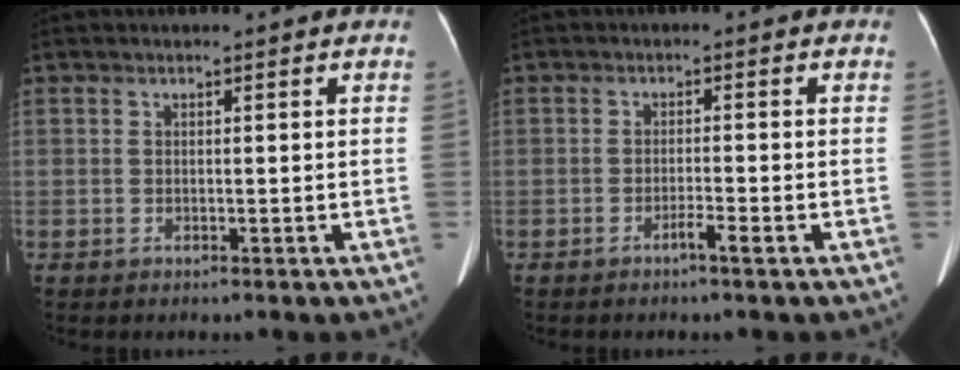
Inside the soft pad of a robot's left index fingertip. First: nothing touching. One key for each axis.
{"total": 1.9, "fx": -1.3, "fy": -0.2, "fz": 1.3, "tx": -0.023, "ty": 0.000, "tz": -0.023}